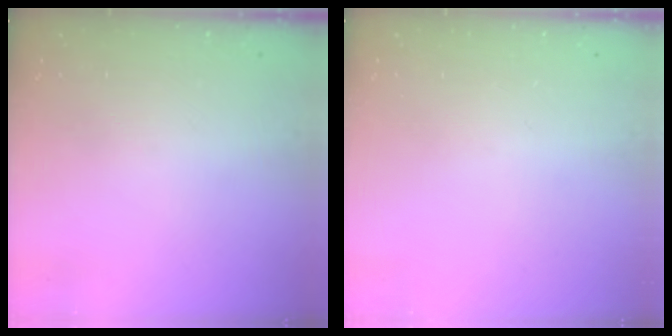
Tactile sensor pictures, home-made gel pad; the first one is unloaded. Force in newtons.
{"total": 0.0}